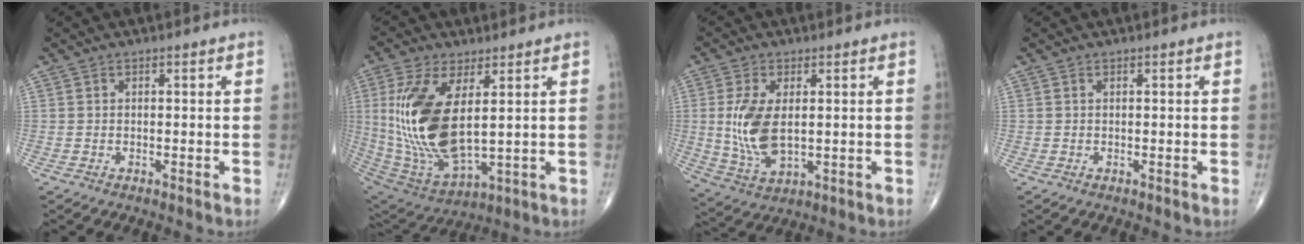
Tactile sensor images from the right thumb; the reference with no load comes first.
{"total": 19.5, "force": [3.1, 8.7, 17.1], "torque": [-0.359, -0.026, 0.075]}
{"total": 10.2, "force": [0.8, 5.3, 8.6], "torque": [-0.179, -0.013, 0.027]}
{"total": 0.0}